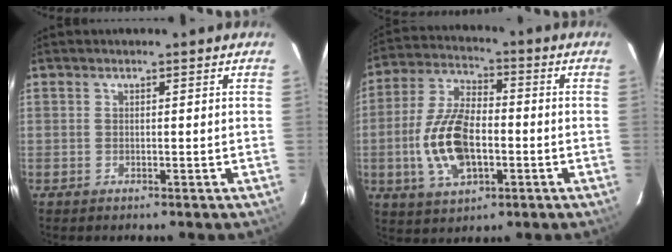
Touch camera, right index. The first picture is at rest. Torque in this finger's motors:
{"motor_torque": [1.56, -0.55, 0.49, 0.21]}